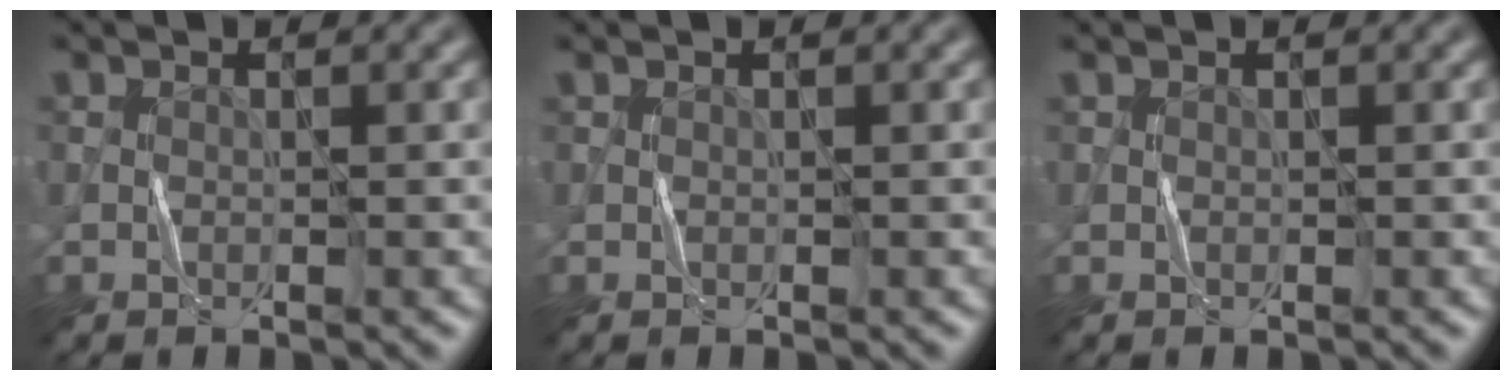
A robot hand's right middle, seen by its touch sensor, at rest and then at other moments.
{"total": 0.0}
{"total": 0.0}